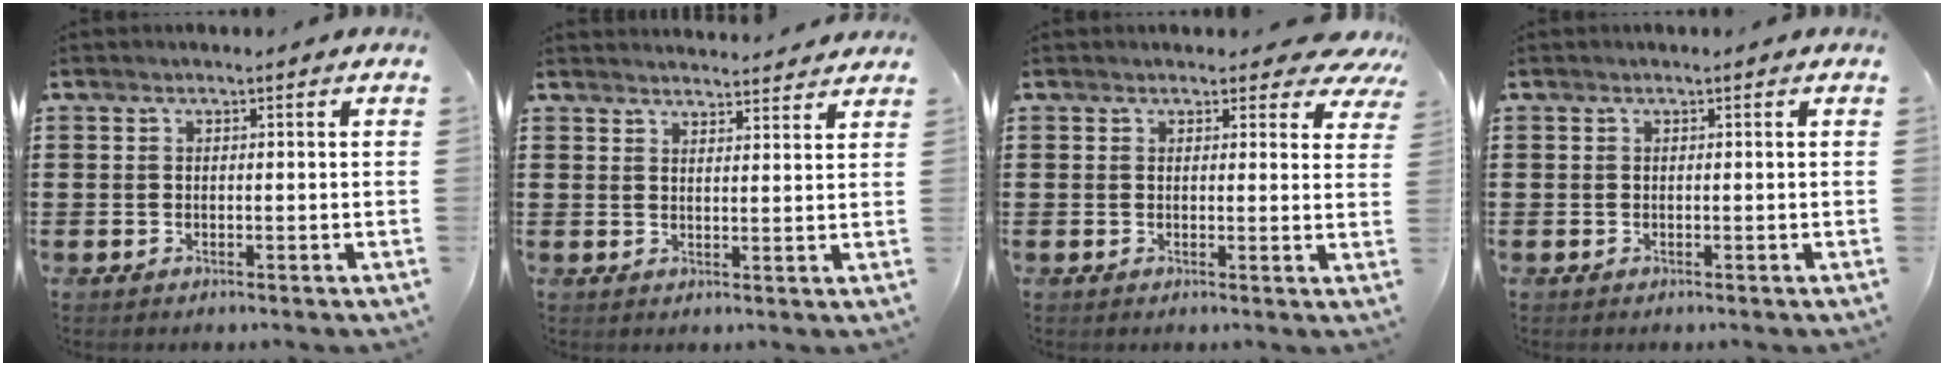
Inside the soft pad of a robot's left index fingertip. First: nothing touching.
{"total": 2.7, "force": [2.7, -0.1, -0.1], "torque": [-0.008, -0.011, 0.051]}
{"total": 3.4, "force": [2.7, 1.3, 1.6], "torque": [-0.017, -0.012, 0.043]}
{"total": 0.0}